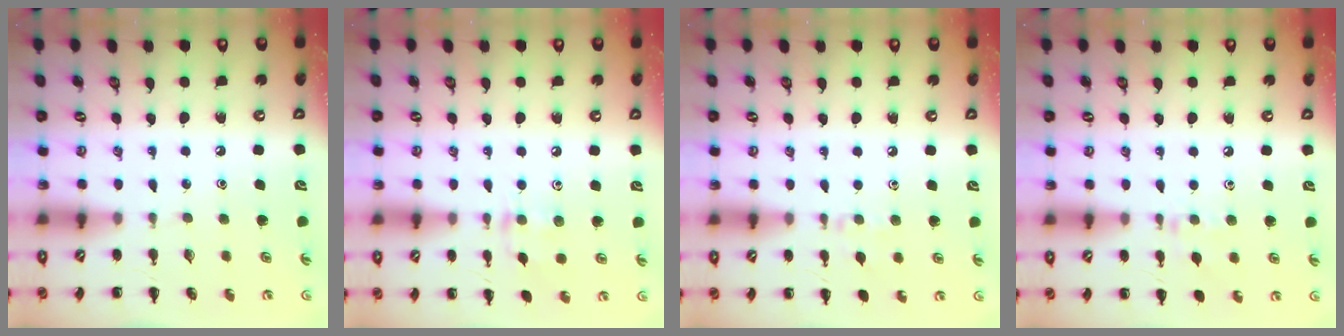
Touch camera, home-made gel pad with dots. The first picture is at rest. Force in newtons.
{"total": 6.6, "press": 6.4, "slide": 1.6}
{"total": 5.6, "press": 5.4, "slide": 1.3}
{"total": 6.6, "press": 6.5, "slide": 1.3}